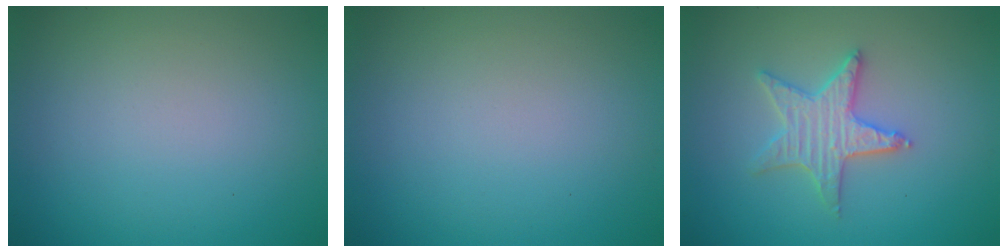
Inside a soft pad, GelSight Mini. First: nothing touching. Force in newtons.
{"total": 0.0}
{"total": 3.6, "press": 3.5, "slide": 0.7}